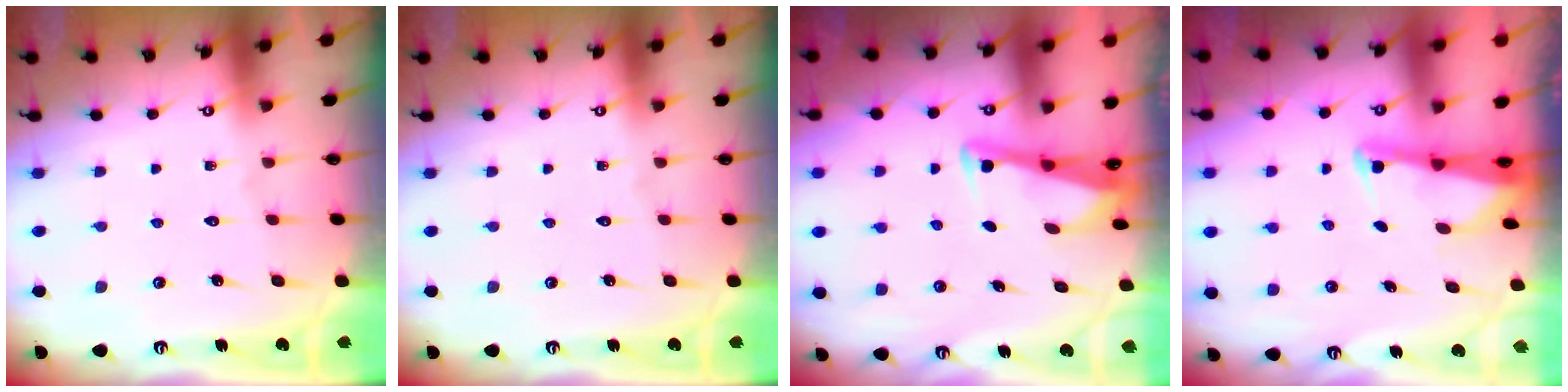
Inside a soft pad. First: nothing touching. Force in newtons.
{"total": 0.0}
{"total": 3.0, "press": 3.0, "slide": 0.3}
{"total": 2.6, "press": 2.6, "slide": 0.2}